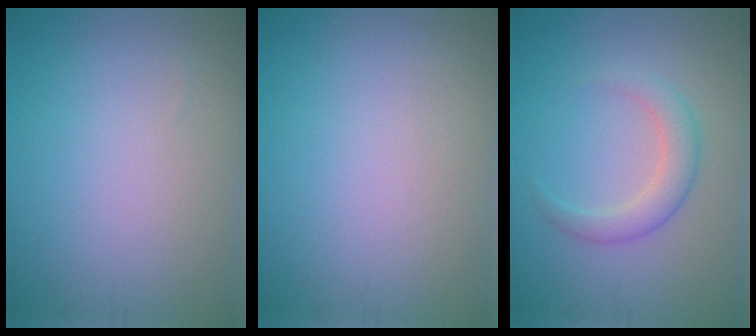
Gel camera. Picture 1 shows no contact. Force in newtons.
{"total": 0.0}
{"total": 2.6, "press": 2.6, "slide": 0.1}